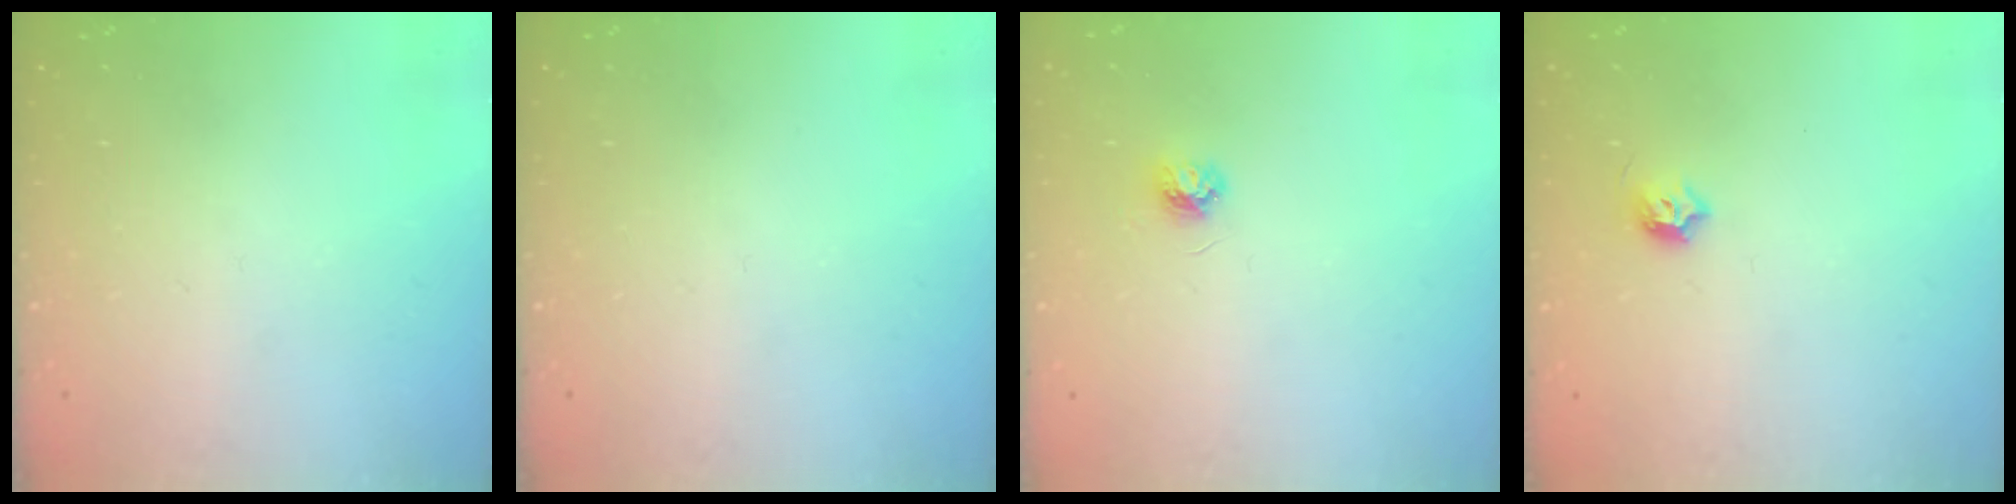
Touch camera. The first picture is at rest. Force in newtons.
{"total": 0.0}
{"total": 3.9, "press": 3.9, "slide": 0.5}
{"total": 5.5, "press": 5.4, "slide": 0.9}